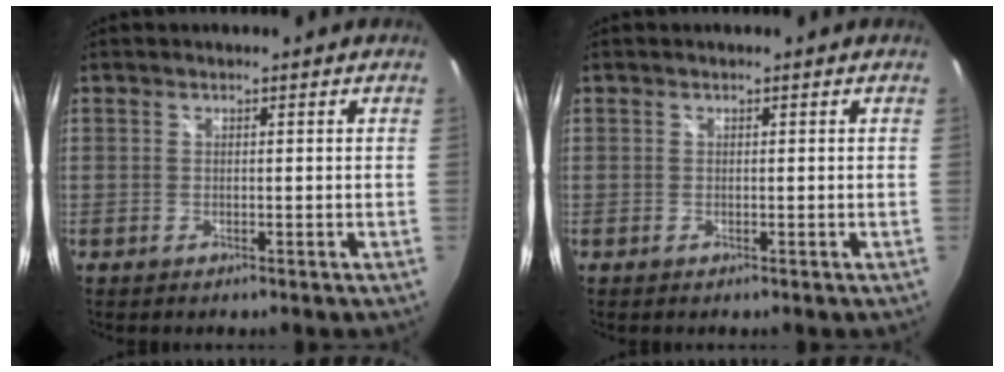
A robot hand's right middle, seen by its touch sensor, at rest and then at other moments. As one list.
[{"total": 0.0}]